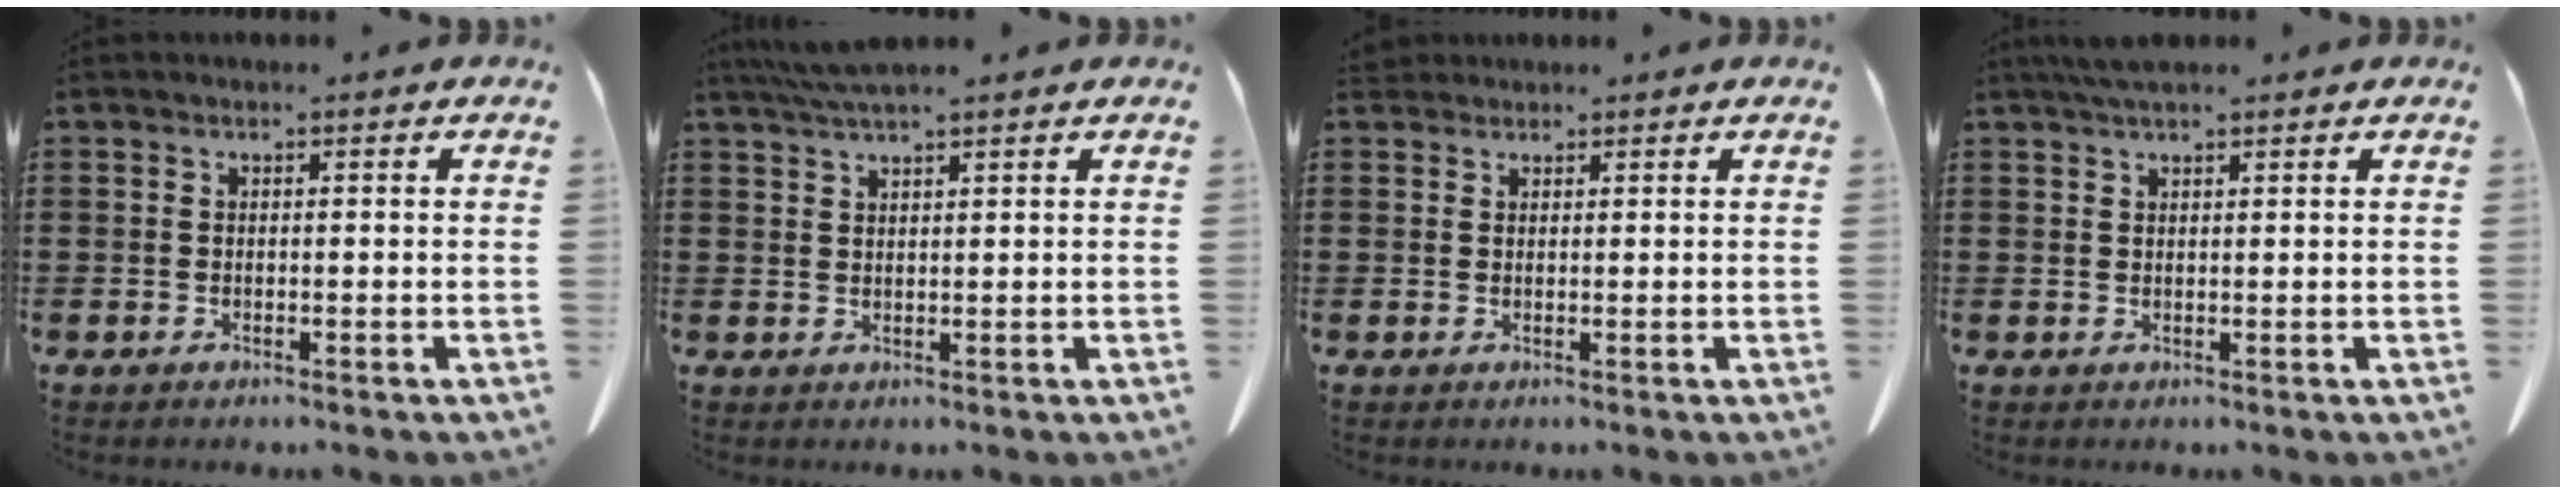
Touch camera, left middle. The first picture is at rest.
{"total": 3.1, "force": [2.6, 0.0, 1.7], "torque": [-0.039, -0.001, 0.049]}
{"total": 1.7, "force": [1.5, 0.7, 0.3], "torque": [-0.011, 0.003, 0.031]}
{"total": 2.5, "force": [1.9, 0.4, 1.5], "torque": [-0.035, 0.004, 0.035]}